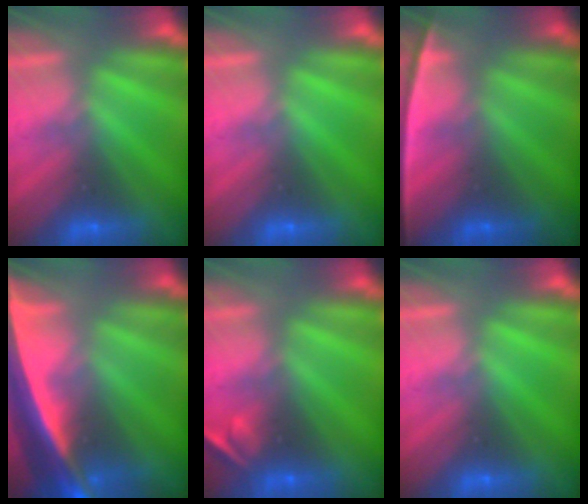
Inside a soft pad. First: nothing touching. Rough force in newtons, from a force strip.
{"total": 0.0}
{"total": 2.4}
{"total": 5.8}
{"total": 2.1}
{"total": 0.0}